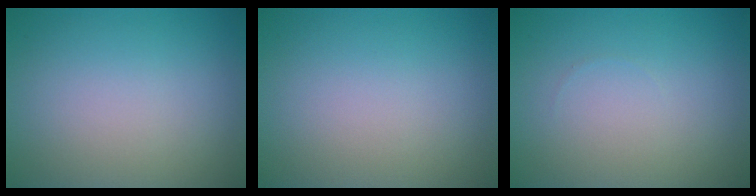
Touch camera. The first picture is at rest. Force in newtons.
{"total": 0.0}
{"total": 0.0}